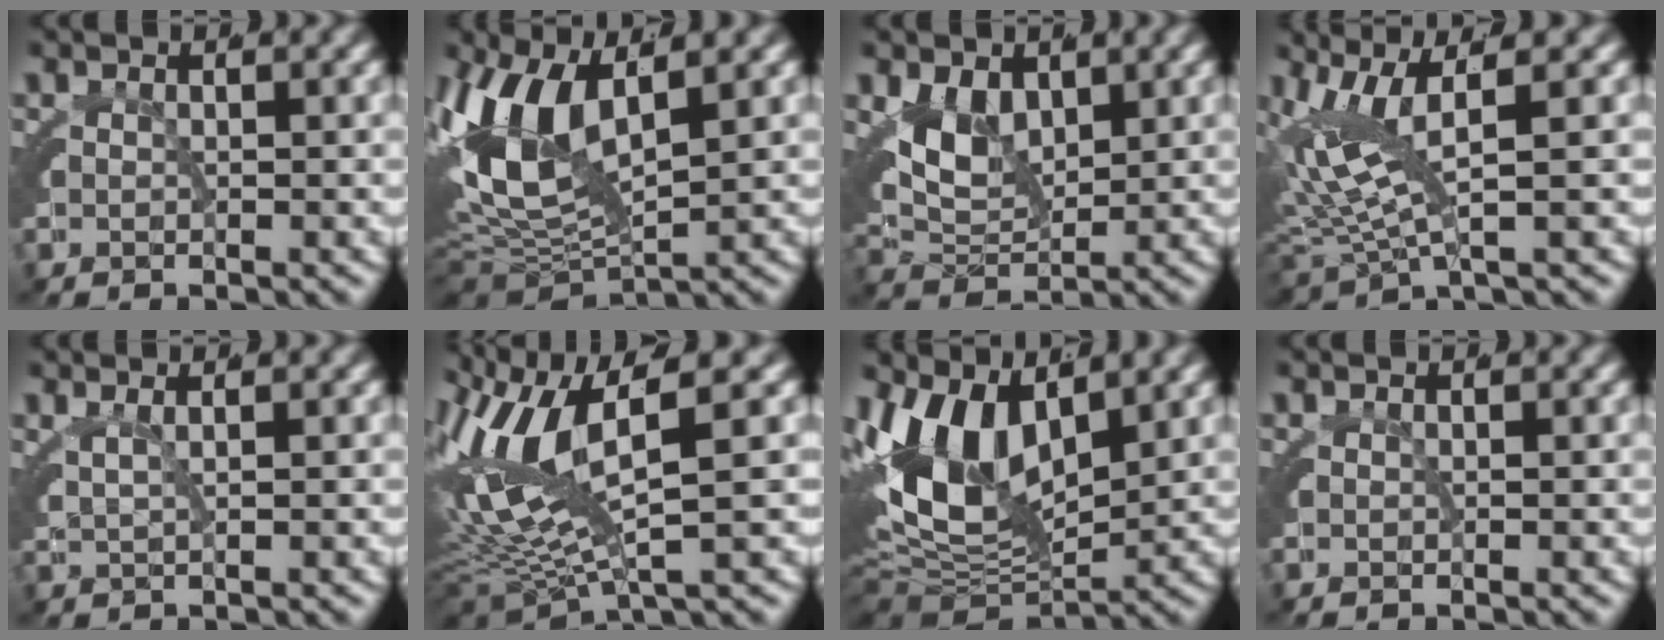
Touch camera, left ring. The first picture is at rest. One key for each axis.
{"total": 11.0, "fx": 1.8, "fy": 6.3, "fz": 8.9, "tx": -0.194, "ty": -0.010, "tz": 0.040}
{"total": 5.8, "fx": 1.0, "fy": 4.0, "fz": 4.1, "tx": -0.088, "ty": -0.019, "tz": 0.029}
{"total": 6.1, "fx": 2.6, "fy": 2.1, "fz": 5.1, "tx": -0.111, "ty": 0.011, "tz": 0.045}
{"total": 1.6, "fx": 1.1, "fy": -0.5, "fz": 1.0, "tx": -0.016, "ty": 0.003, "tz": 0.023}
{"total": 9.8, "fx": 1.3, "fy": 4.9, "fz": 8.3, "tx": -0.170, "ty": -0.009, "tz": 0.030}
{"total": 12.1, "fx": 2.0, "fy": 7.5, "fz": 9.3, "tx": -0.183, "ty": -0.014, "tz": 0.042}
{"total": 0.0}